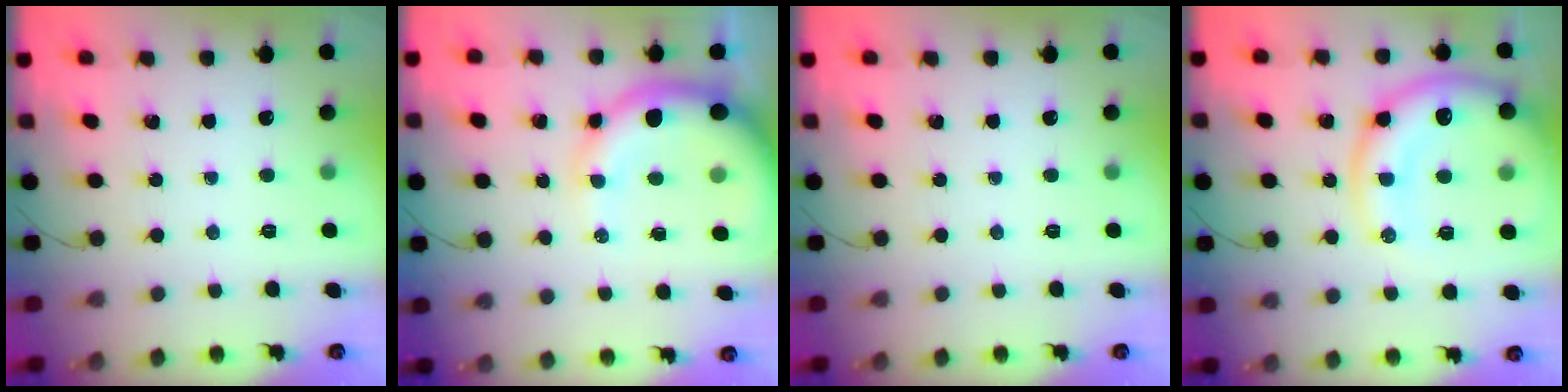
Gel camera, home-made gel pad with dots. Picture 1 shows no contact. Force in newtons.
{"total": 11.6, "press": 11.2, "slide": 3.3}
{"total": 0.0}
{"total": 17.2, "press": 16.8, "slide": 3.3}